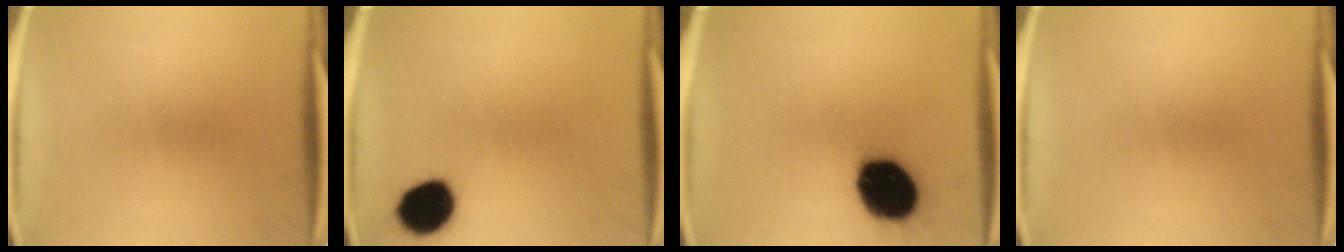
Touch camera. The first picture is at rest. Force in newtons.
{"total": 11.1}
{"total": 19.1}
{"total": 0.0}